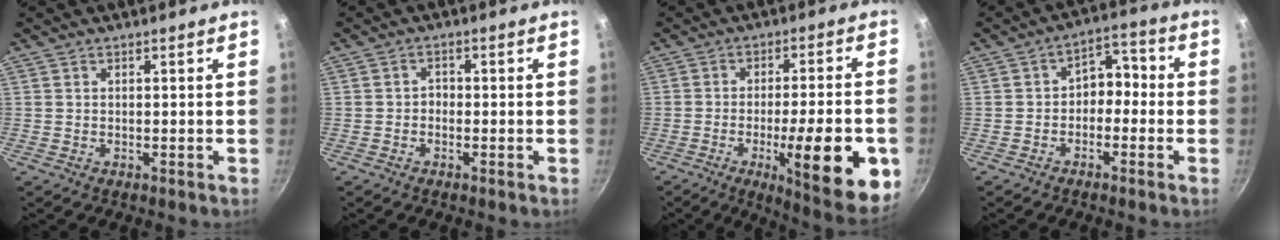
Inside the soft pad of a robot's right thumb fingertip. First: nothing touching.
{"total": 1.5, "force": [-0.6, 1.2, 0.7], "torque": [-0.001, 0.006, -0.016]}
{"total": 19.4, "force": [-6.1, 4.7, 17.9], "torque": [-0.224, -0.001, -0.074]}
{"total": 6.3, "force": [-1.2, 4.5, 4.3], "torque": [-0.033, 0.039, -0.035]}